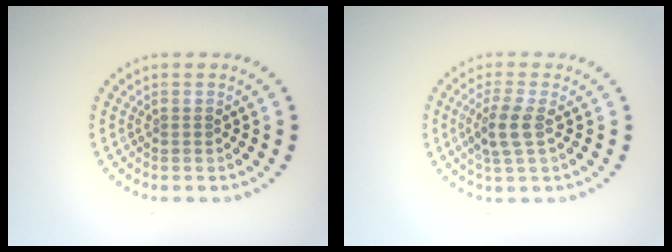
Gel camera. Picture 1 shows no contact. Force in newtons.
{"total": 2.8, "press": 2.5, "slide": 1.1}